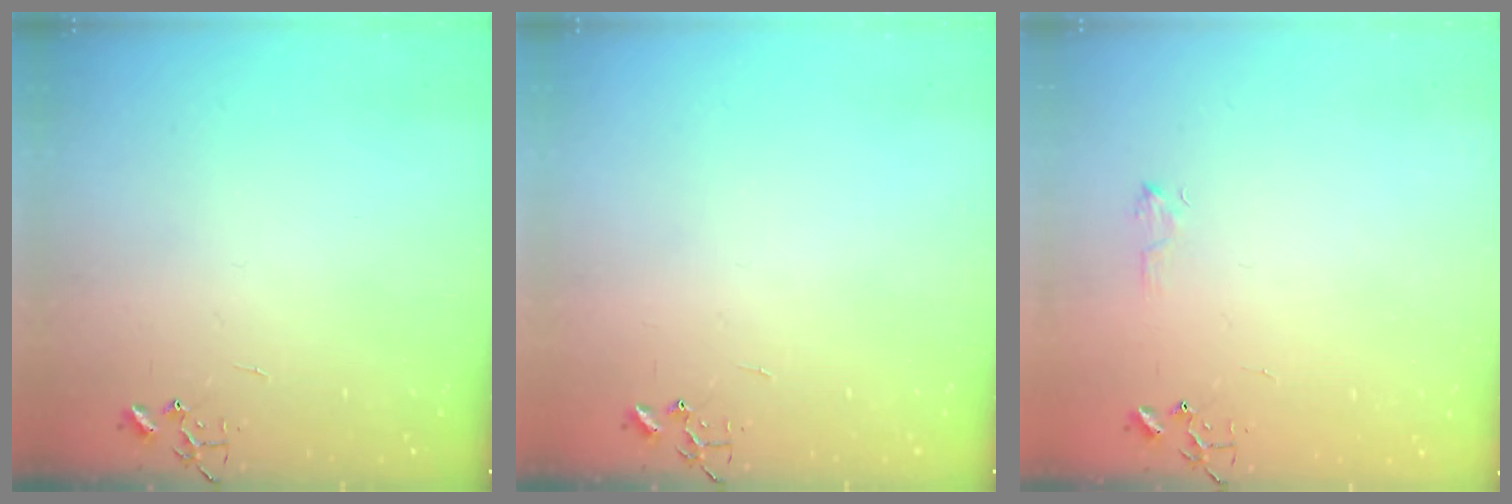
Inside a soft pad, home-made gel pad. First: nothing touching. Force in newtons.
{"total": 0.0}
{"total": 5.5, "press": 5.4, "slide": 0.8}